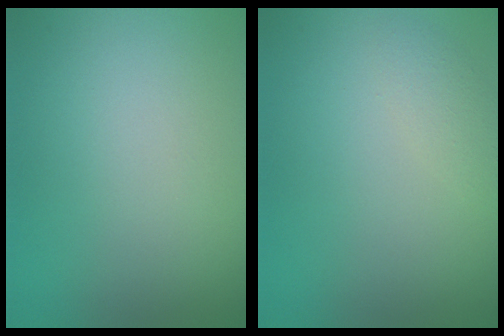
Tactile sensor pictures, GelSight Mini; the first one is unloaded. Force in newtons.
{"total": 1.4, "press": 1.4, "slide": 0.1}